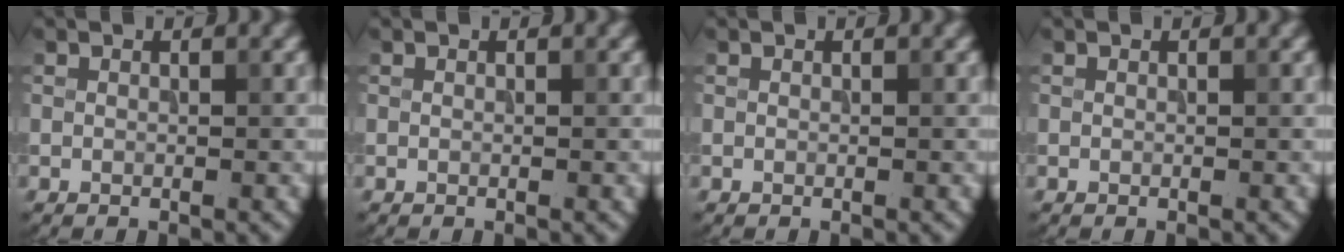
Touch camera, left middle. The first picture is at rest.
{"total": 0.0}
{"total": 0.0}
{"total": 0.0}